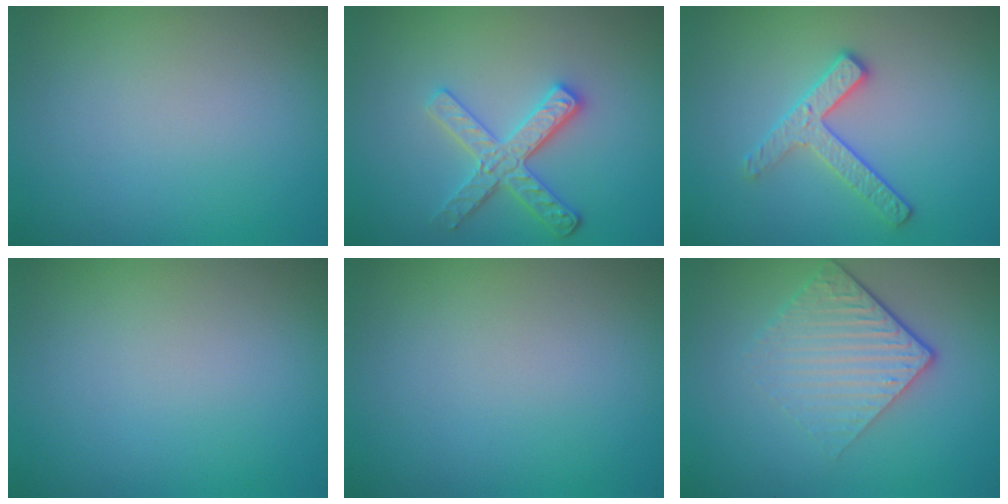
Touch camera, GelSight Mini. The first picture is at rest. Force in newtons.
{"total": 3.4, "press": 3.1, "slide": 1.3}
{"total": 2.6, "press": 2.4, "slide": 0.9}
{"total": 0.0}
{"total": 0.0}
{"total": 4.4, "press": 2.9, "slide": 3.3}